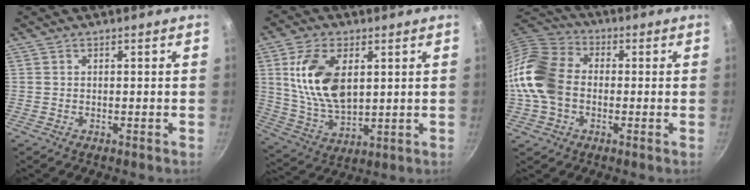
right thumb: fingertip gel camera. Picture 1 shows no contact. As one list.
[{"total": 14.7, "force": [3.6, 8.3, 11.6], "torque": [-0.205, -0.019, 0.078]}, {"total": 13.8, "force": [-1.2, 10.4, 9.1], "torque": [-0.161, 0.024, -0.040]}]